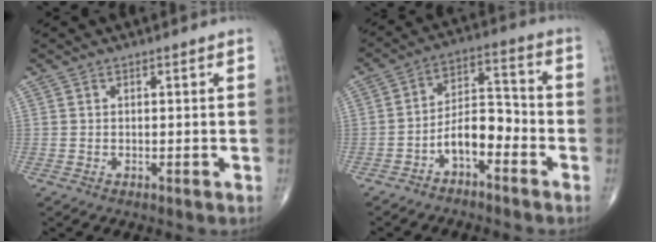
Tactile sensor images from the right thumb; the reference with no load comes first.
{"total": 7.9, "force": [-3.8, 3.9, 5.7], "torque": [-0.082, 0.053, -0.073]}